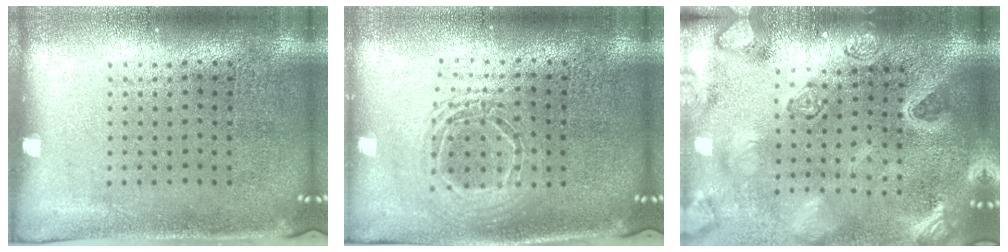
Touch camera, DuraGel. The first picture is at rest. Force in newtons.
{"total": 1.7, "press": 1.4, "slide": 0.9}
{"total": 3.7, "press": 3.0, "slide": 2.1}